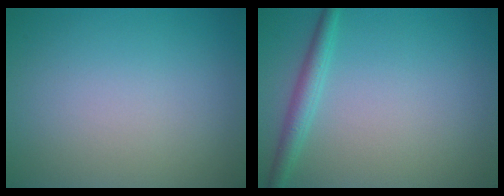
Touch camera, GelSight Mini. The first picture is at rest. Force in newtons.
{"total": 2.2, "press": 2.2, "slide": 0.1}